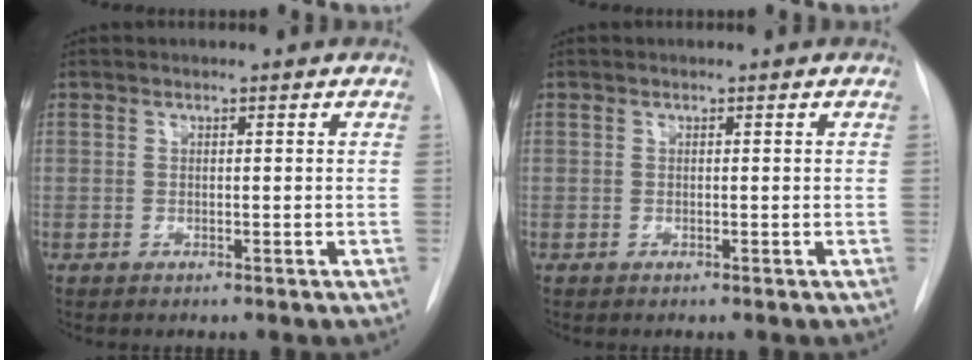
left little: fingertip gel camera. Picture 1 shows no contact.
{"total": 0.0}